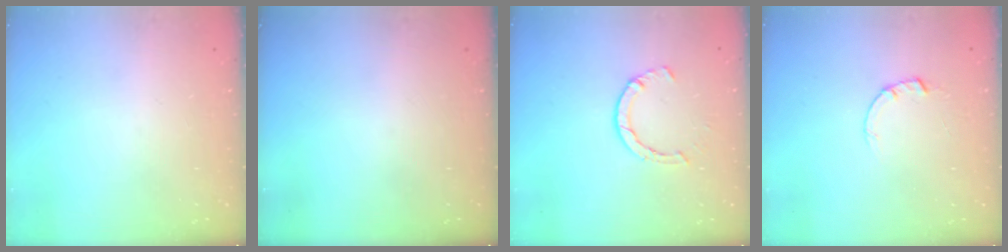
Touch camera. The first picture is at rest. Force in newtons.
{"total": 0.0}
{"total": 4.0, "press": 4.0, "slide": 0.4}
{"total": 1.5, "press": 1.5, "slide": 0.3}